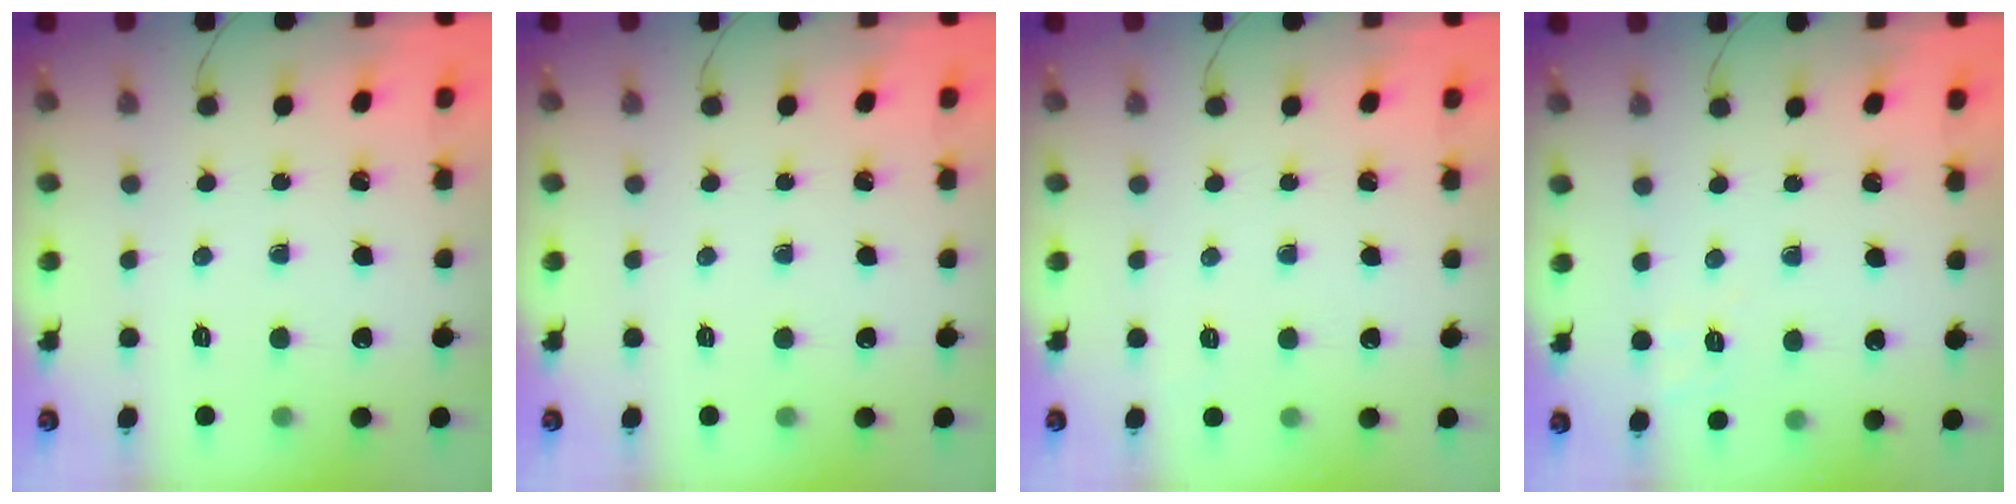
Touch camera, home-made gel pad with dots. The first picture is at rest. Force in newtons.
{"total": 0.0}
{"total": 2.0, "press": 1.6, "slide": 1.2}
{"total": 2.3, "press": 1.6, "slide": 1.7}